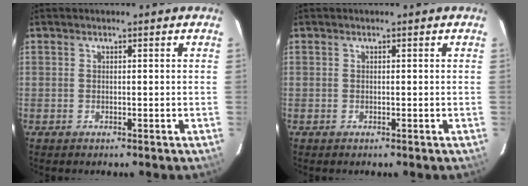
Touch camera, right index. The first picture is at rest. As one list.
[{"total": 0.0}]